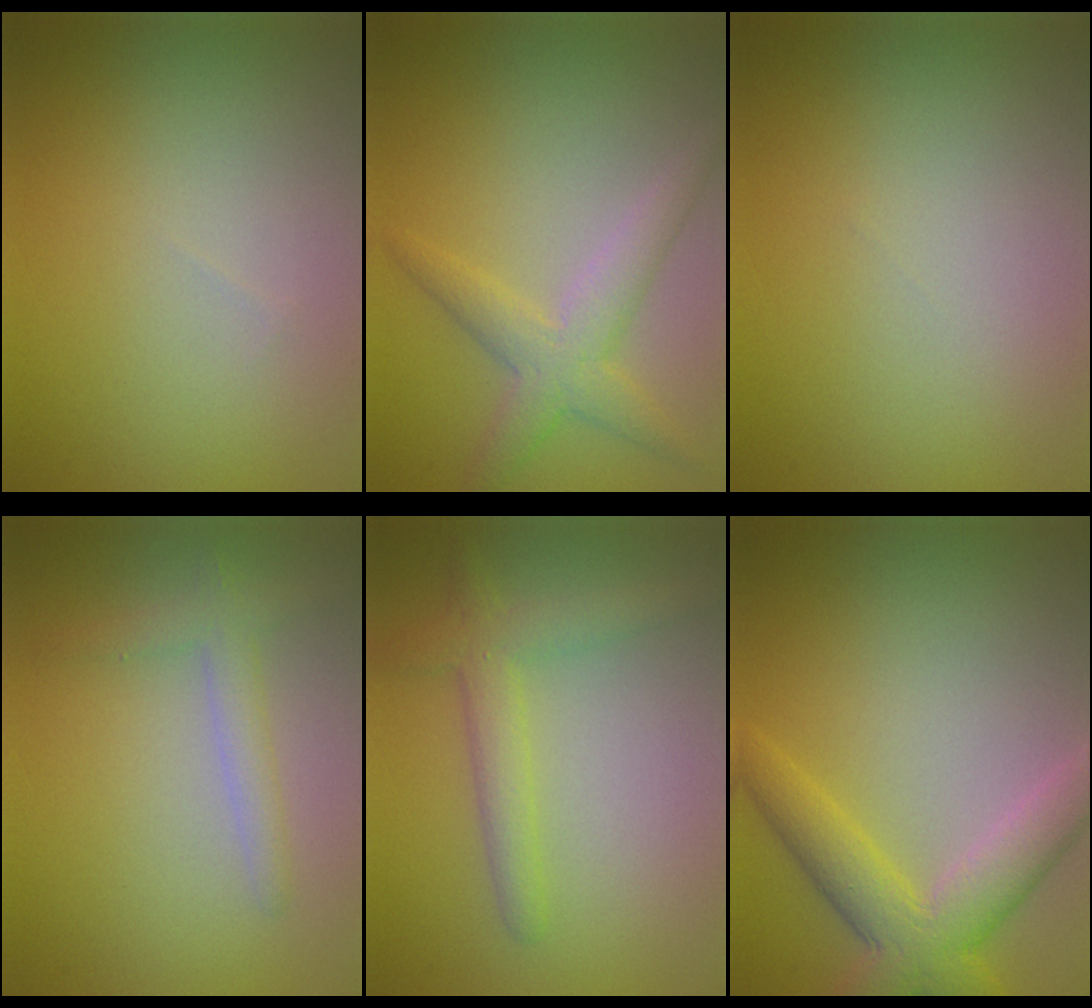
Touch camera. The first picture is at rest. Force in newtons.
{"total": 3.5, "press": 3.5, "slide": 0.2}
{"total": 0.0}
{"total": 2.3, "press": 2.3, "slide": 0.1}
{"total": 3.2, "press": 3.2, "slide": 0.1}
{"total": 6.0, "press": 6.0, "slide": 0.3}